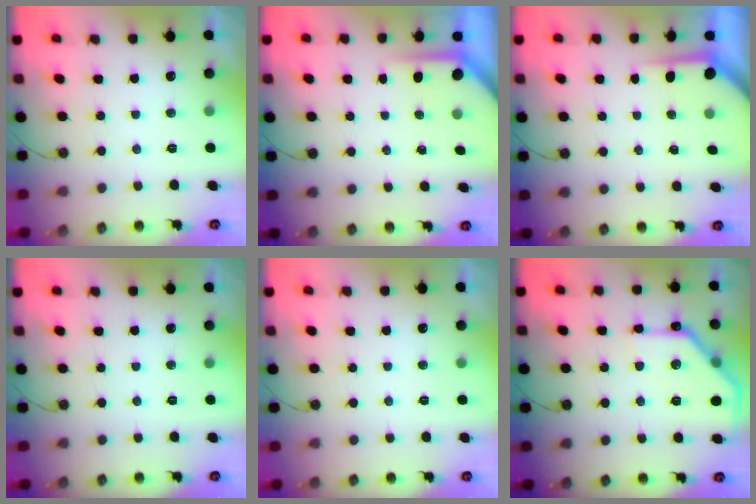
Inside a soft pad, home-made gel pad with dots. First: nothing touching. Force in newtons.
{"total": 4.0, "press": 4.0, "slide": 0.2}
{"total": 3.7, "press": 3.7, "slide": 0.4}
{"total": 0.0}
{"total": 0.0}
{"total": 13.9, "press": 13.8, "slide": 0.7}